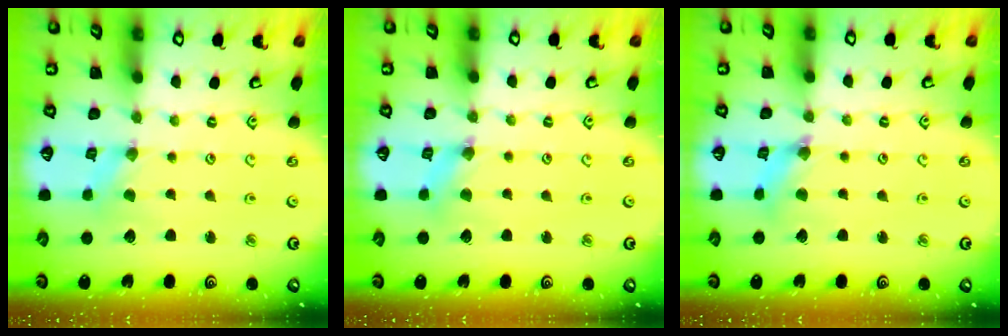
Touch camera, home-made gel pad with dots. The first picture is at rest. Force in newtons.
{"total": 2.7, "press": 2.7, "slide": 0.3}
{"total": 3.2, "press": 3.2, "slide": 0.4}